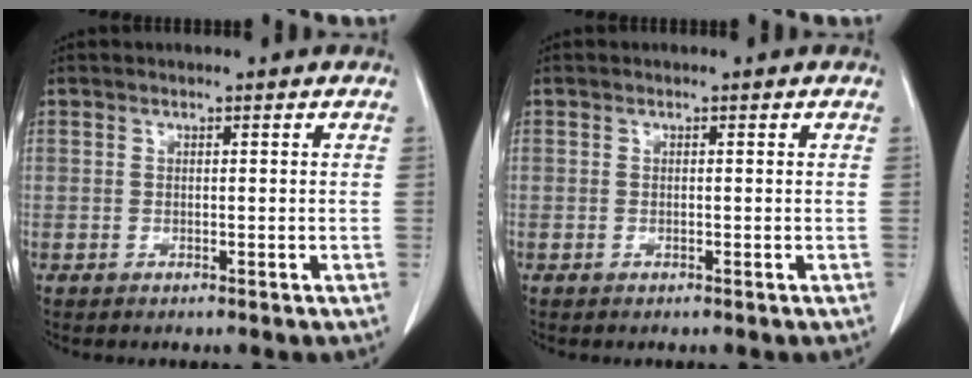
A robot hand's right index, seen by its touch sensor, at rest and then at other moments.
{"total": 0.0}